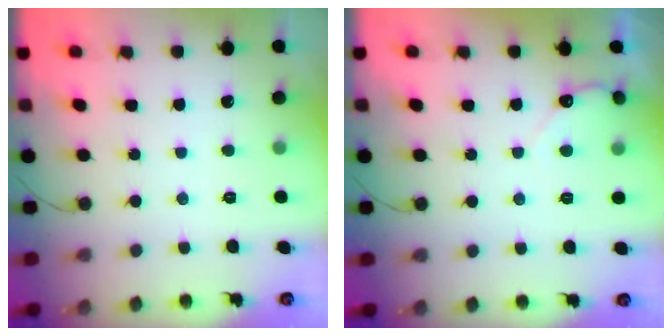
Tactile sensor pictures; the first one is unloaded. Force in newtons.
{"total": 3.9, "press": 3.9, "slide": 0.3}